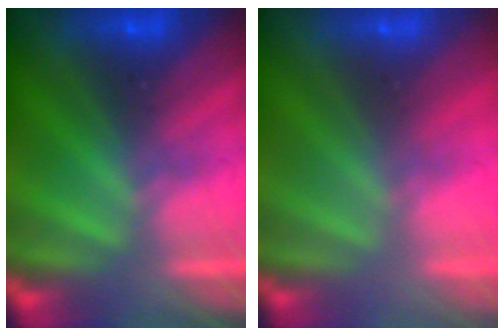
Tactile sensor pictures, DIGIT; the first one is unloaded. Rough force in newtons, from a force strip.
{"total": 2.9}